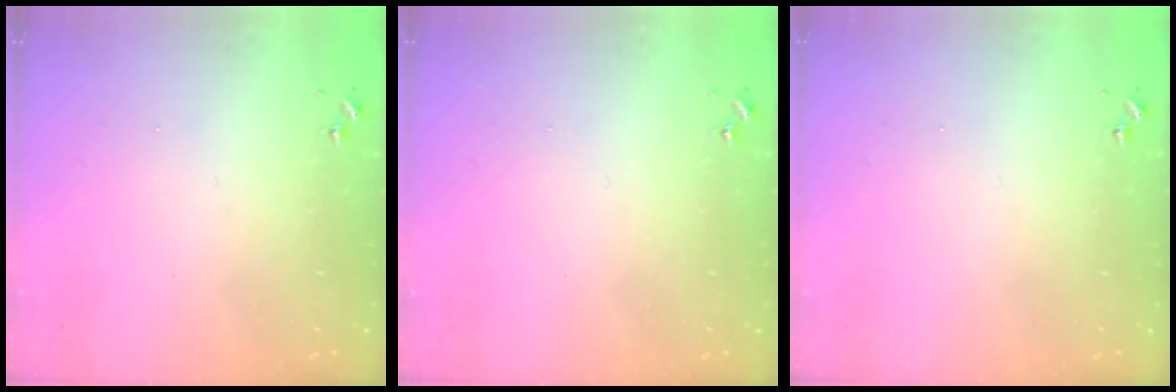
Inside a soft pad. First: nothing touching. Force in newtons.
{"total": 0.0}
{"total": 0.0}